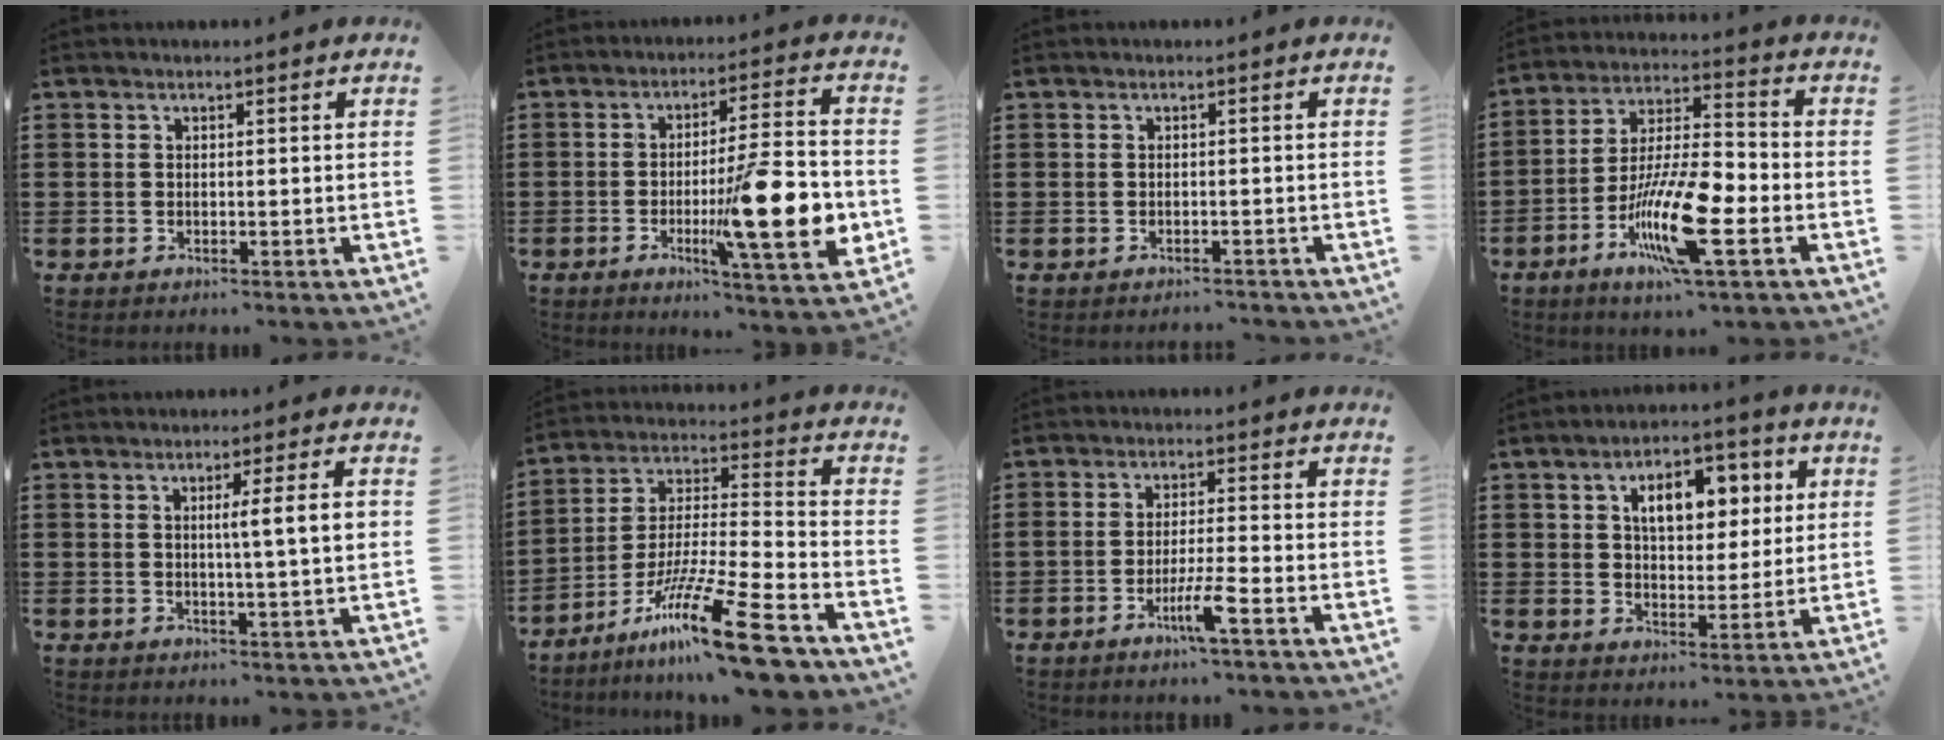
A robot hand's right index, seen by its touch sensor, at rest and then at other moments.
{"total": 16.3, "force": [-3.6, 3.0, 15.6], "torque": [-0.237, -0.007, -0.054]}
{"total": 1.0, "force": [-0.9, 0.3, -0.1], "torque": [-0.001, 0.003, -0.022]}
{"total": 13.7, "force": [-5.4, 3.0, 12.2], "torque": [-0.248, -0.005, -0.099]}
{"total": 5.9, "force": [1.0, 0.0, 5.8], "torque": [-0.101, -0.008, 0.009]}
{"total": 17.2, "force": [-12.0, 1.0, 12.2], "torque": [-0.213, 0.032, -0.213]}
{"total": 4.8, "force": [-2.8, 0.0, 3.9], "torque": [-0.078, -0.012, -0.051]}
{"total": 7.8, "force": [2.8, 4.5, 5.7], "torque": [-0.088, 0.001, 0.039]}